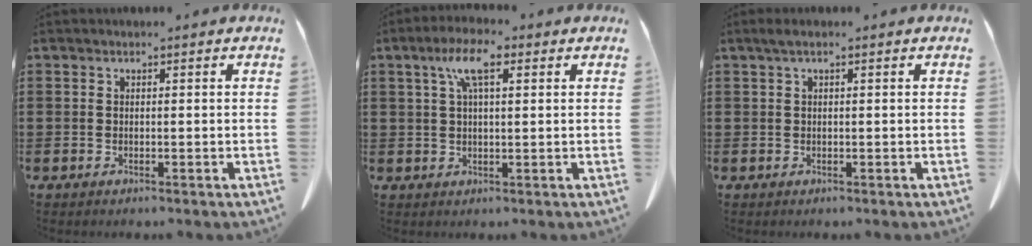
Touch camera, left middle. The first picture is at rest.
{"total": 6.1, "force": [2.6, 1.9, 5.2], "torque": [-0.109, 0.013, 0.042]}
{"total": 1.0, "force": [0.2, 0.1, 0.9], "torque": [-0.017, 0.001, 0.004]}